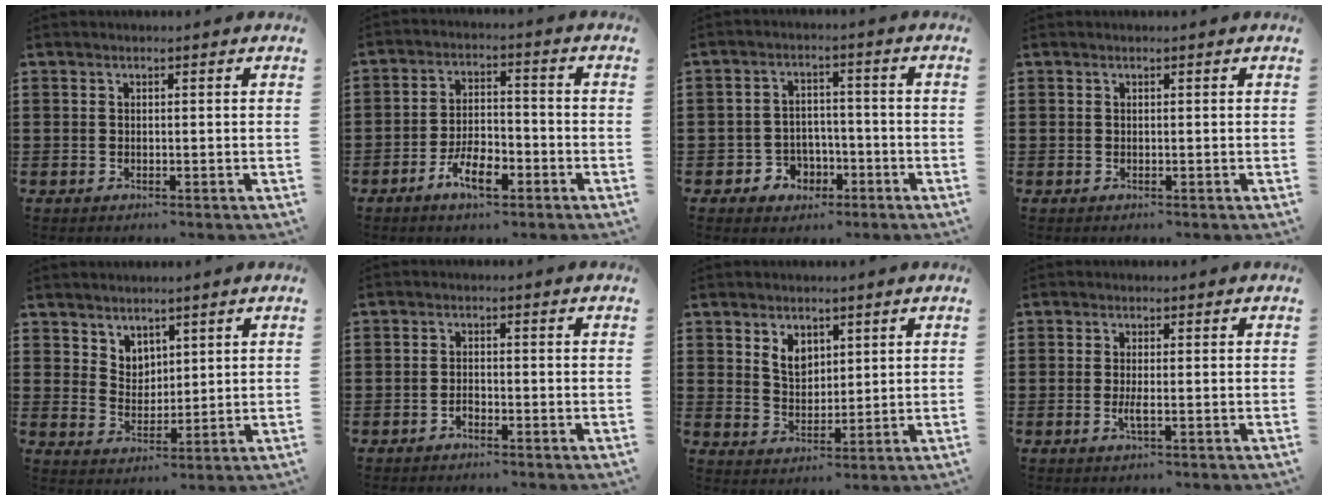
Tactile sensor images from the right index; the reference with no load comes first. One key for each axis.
{"total": 6.8, "fx": -3.9, "fy": 2.7, "fz": 4.8, "tx": -0.090, "ty": 0.009, "tz": -0.072}
{"total": 3.9, "fx": -2.1, "fy": 3.2, "fz": 0.9, "tx": -0.027, "ty": 0.010, "tz": -0.043}
{"total": 0.0}
{"total": 4.2, "fx": 3.4, "fy": 2.4, "fz": 0.0, "tx": -0.012, "ty": -0.001, "tz": 0.065}
{"total": 1.4, "fx": -1.0, "fy": 0.6, "fz": 0.6, "tx": -0.016, "ty": -0.002, "tz": -0.020}
{"total": 4.2, "fx": 2.4, "fy": 2.9, "fz": 1.9, "tx": -0.048, "ty": 0.010, "tz": 0.044}
{"total": 2.1, "fx": -0.5, "fy": 0.3, "fz": 2.0, "tx": -0.044, "ty": -0.006, "tz": -0.011}